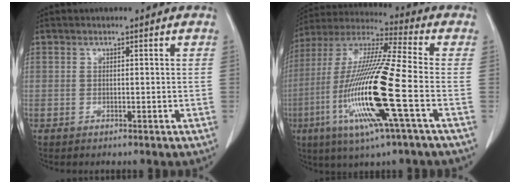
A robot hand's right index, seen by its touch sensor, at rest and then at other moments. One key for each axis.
{"total": 19.7, "fx": -5.6, "fy": 0.3, "fz": 18.9, "tx": -0.401, "ty": -0.023, "tz": -0.116}